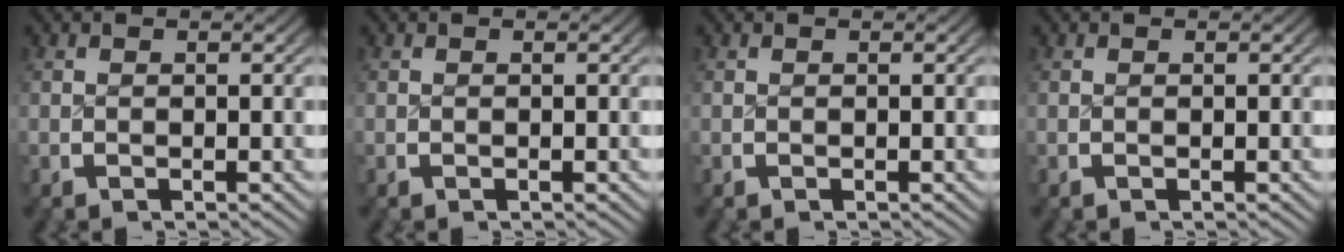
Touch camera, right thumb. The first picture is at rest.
{"total": 0.0}
{"total": 0.0}
{"total": 0.0}